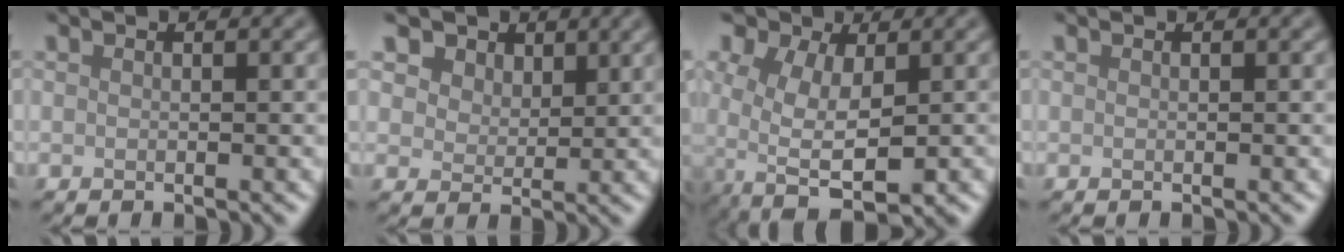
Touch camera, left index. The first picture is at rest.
{"total": 7.0, "force": [4.6, 4.5, 2.9], "torque": [-0.071, 0.001, 0.074]}
{"total": 8.8, "force": [0.0, 6.0, 6.5], "torque": [-0.116, -0.016, 0.021]}
{"total": 0.0}